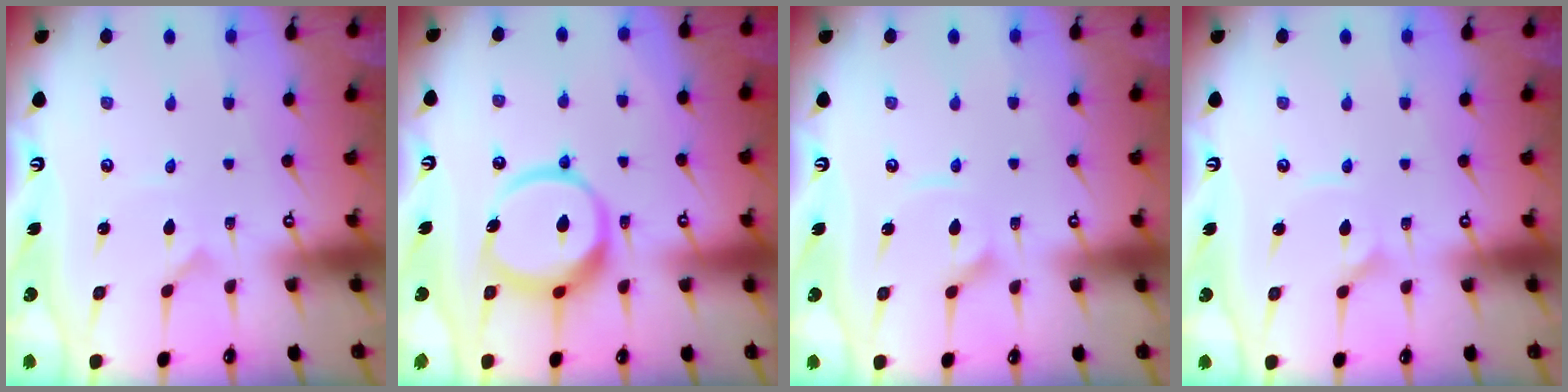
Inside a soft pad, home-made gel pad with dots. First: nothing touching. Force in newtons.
{"total": 14.9, "press": 14.8, "slide": 1.6}
{"total": 5.7, "press": 5.7, "slide": 0.5}
{"total": 3.7, "press": 3.7, "slide": 0.1}